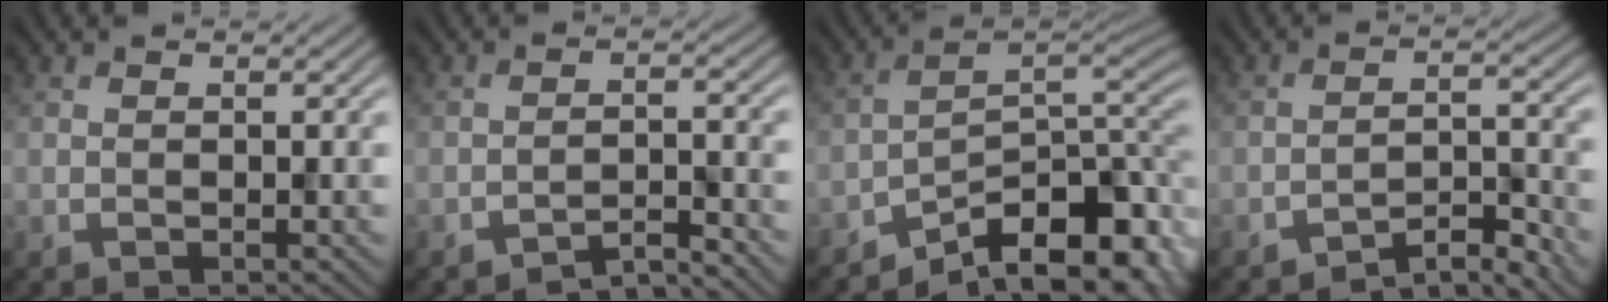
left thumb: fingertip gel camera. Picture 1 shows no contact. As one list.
[{"total": 3.3, "force": [-3.1, 0.2, 1.2], "torque": [-0.013, 0.010, -0.058]}, {"total": 12.3, "force": [-7.7, 4.5, 8.5], "torque": [-0.123, -0.011, -0.129]}, {"total": 5.0, "force": [-4.3, 0.8, 2.4], "torque": [-0.034, 0.012, -0.075]}]